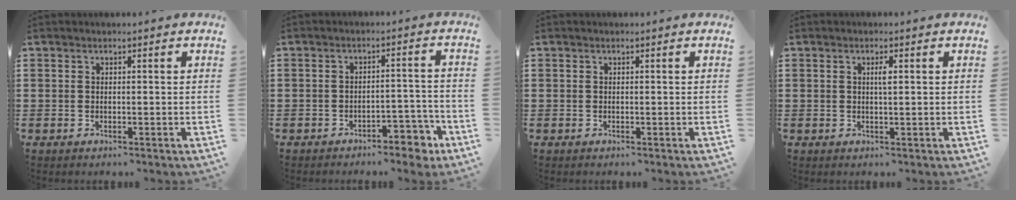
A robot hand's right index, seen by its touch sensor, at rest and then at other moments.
{"total": 4.4, "force": [-3.5, 1.5, 2.3], "torque": [-0.036, 0.011, -0.066]}
{"total": 0.0}
{"total": 1.4, "force": [0.4, 0.2, 1.3], "torque": [-0.025, 0.002, 0.005]}